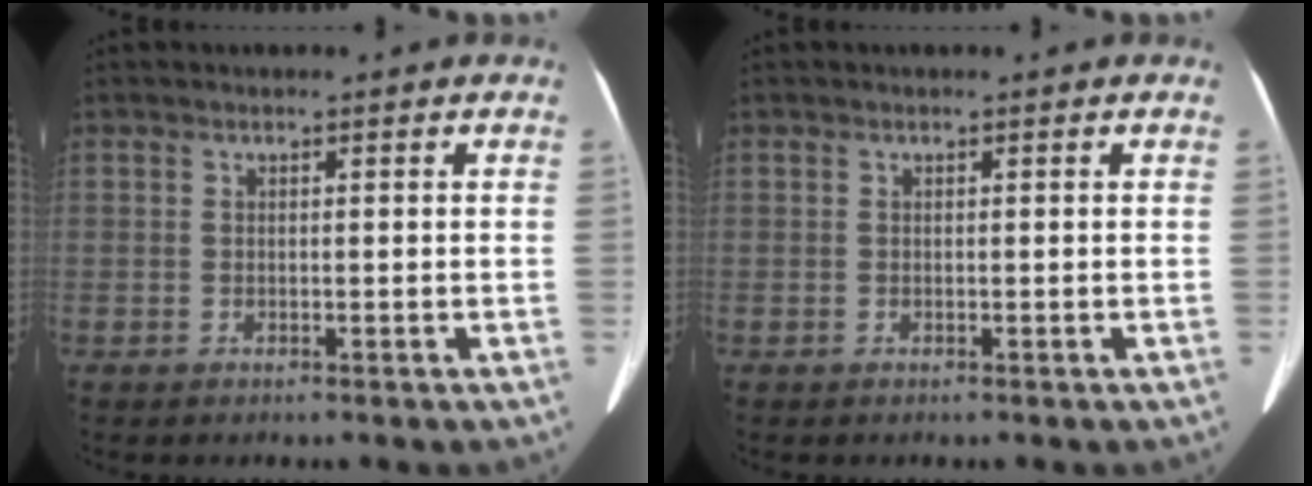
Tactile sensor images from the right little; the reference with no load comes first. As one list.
[{"total": 0.0}]